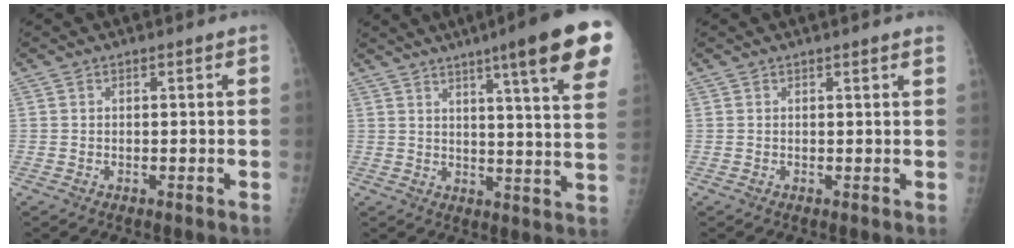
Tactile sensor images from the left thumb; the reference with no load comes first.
{"total": 19.2, "force": [11.2, 1.6, 15.5], "torque": [-0.192, -0.040, 0.135]}
{"total": 1.4, "force": [1.2, -0.2, 0.7], "torque": [-0.017, -0.003, 0.013]}